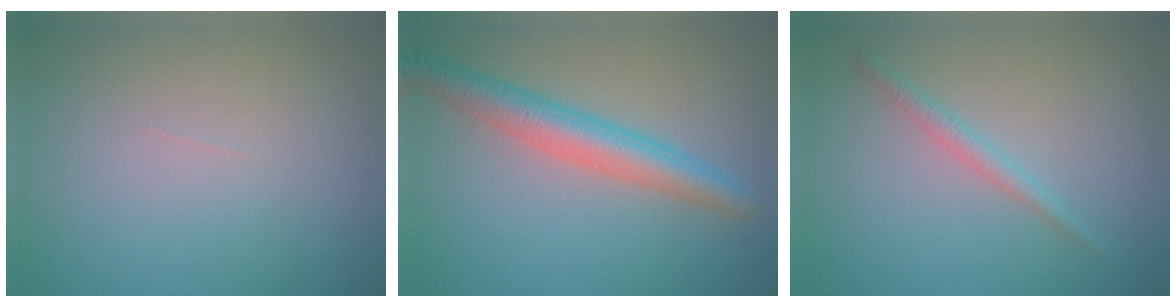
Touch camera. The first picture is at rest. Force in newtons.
{"total": 4.6, "press": 4.6, "slide": 0.2}
{"total": 1.4, "press": 1.4, "slide": 0.1}